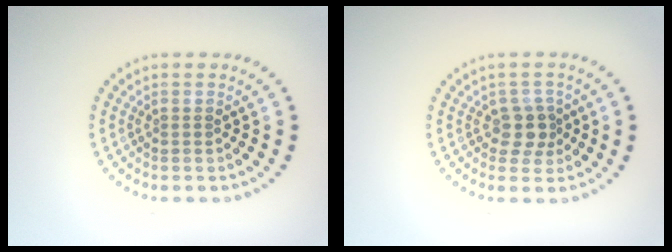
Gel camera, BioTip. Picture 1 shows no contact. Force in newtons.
{"total": 2.3, "press": 2.0, "slide": 1.2}